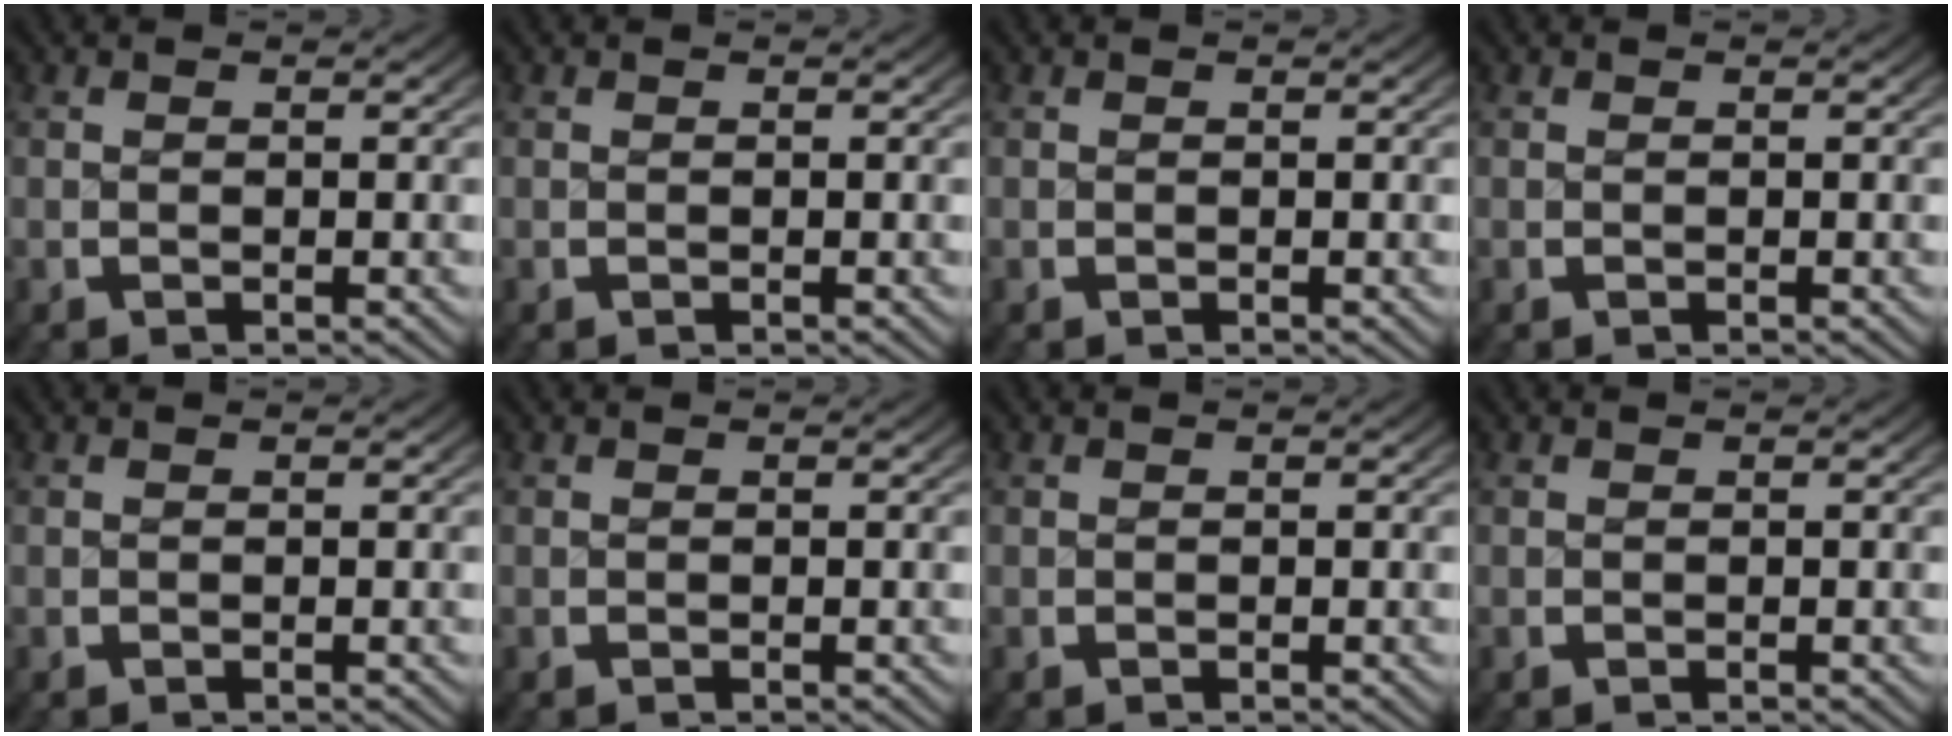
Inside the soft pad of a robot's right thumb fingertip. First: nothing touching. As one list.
[{"total": 0.0}, {"total": 0.0}, {"total": 0.0}, {"total": 0.0}, {"total": 0.0}, {"total": 0.0}, {"total": 0.0}]